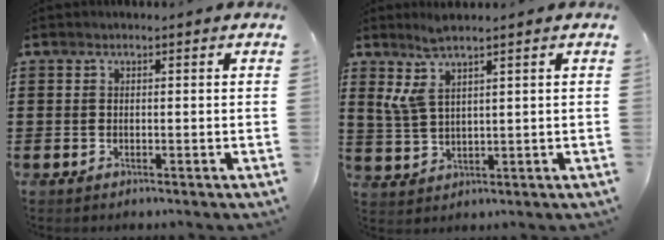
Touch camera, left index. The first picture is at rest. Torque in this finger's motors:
{"motor_torque": [1.13, -1.01, 0.48, 0.11]}